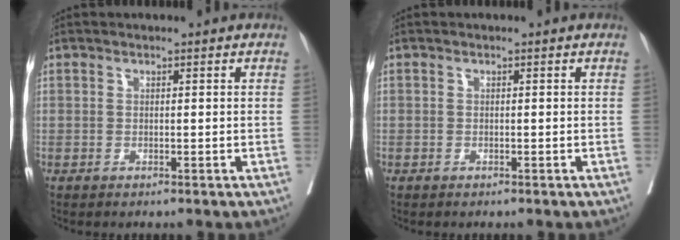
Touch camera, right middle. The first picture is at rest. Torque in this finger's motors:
{"motor_torque": [1.07, -1.07, 0.02, -0.21]}